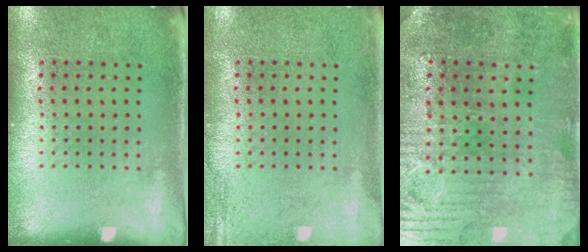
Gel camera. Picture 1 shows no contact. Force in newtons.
{"total": 1.8, "press": 1.8, "slide": 0.2}
{"total": 1.5, "press": 1.3, "slide": 0.6}